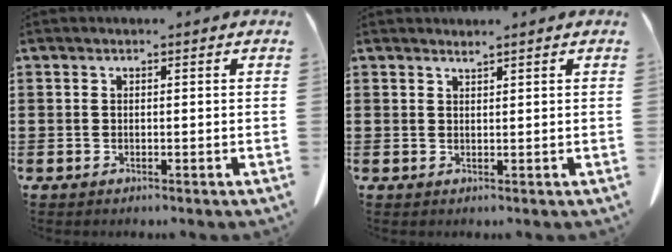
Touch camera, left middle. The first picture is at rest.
{"total": 1.1, "force": [1.0, -0.1, 0.3], "torque": [-0.008, -0.005, 0.022]}